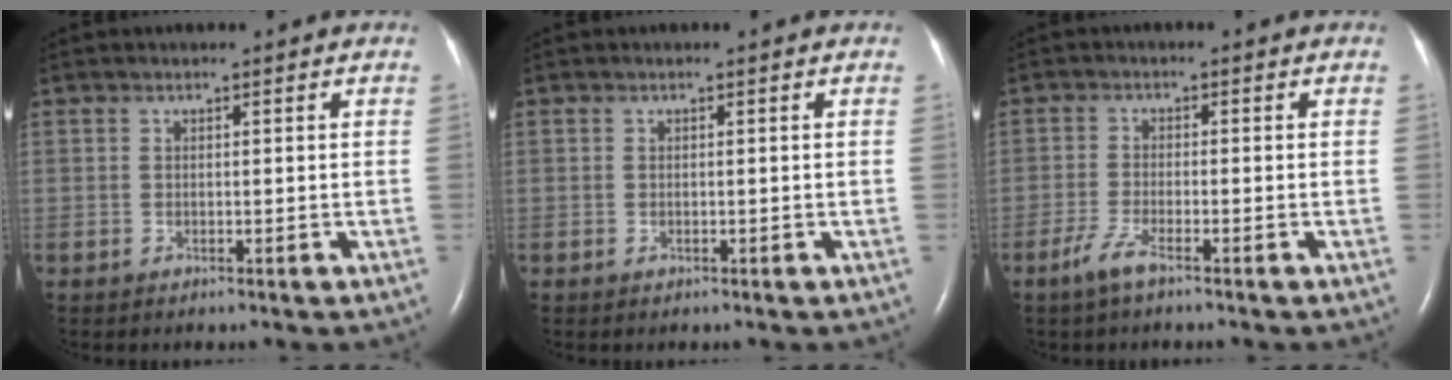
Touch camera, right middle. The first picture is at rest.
{"total": 0.0}
{"total": 3.1, "force": [-2.2, 0.2, 2.2], "torque": [-0.054, -0.006, -0.049]}